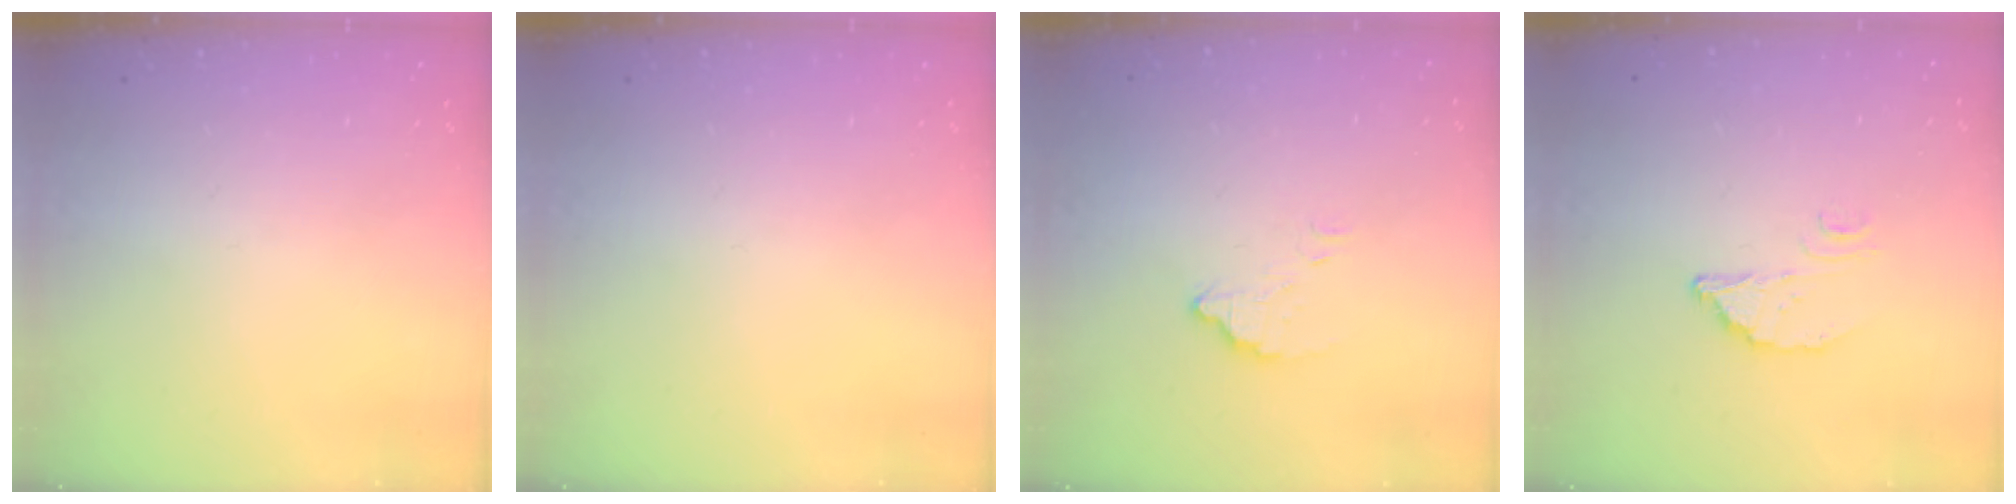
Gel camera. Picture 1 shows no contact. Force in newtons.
{"total": 0.0}
{"total": 3.1, "press": 3.1, "slide": 0.2}
{"total": 3.3, "press": 3.3, "slide": 0.2}